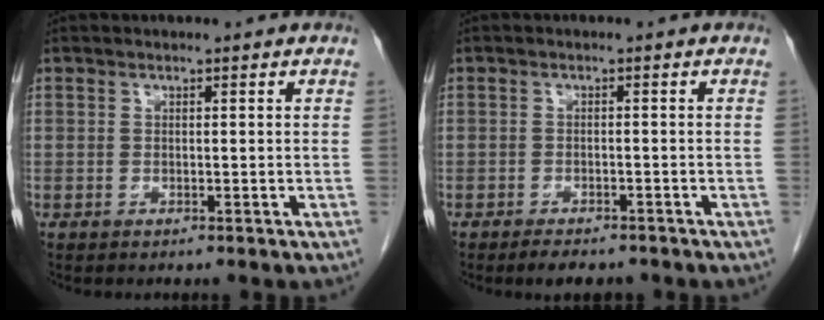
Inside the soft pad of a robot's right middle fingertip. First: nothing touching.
{"total": 4.0, "force": [-3.3, 1.4, 1.8], "torque": [-0.024, -0.003, -0.044]}